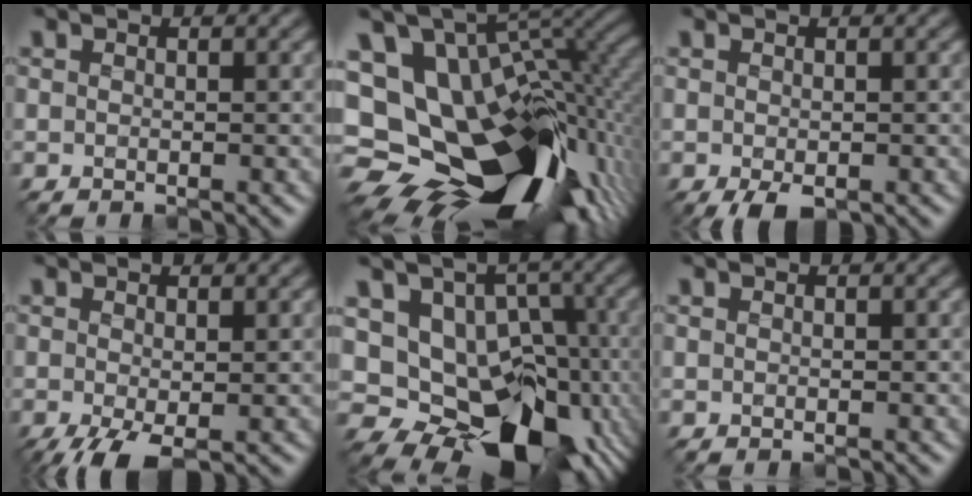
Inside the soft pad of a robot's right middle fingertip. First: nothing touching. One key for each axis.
{"total": 17.2, "fx": -3.2, "fy": 10.9, "fz": 12.9, "tx": -0.226, "ty": -0.021, "tz": -0.023}
{"total": 1.7, "fx": -1.3, "fy": 0.5, "fz": 1.1, "tx": -0.027, "ty": -0.008, "tz": -0.015}
{"total": 2.8, "fx": -1.5, "fy": 0.6, "fz": 2.3, "tx": -0.057, "ty": -0.009, "tz": -0.026}
{"total": 13.8, "fx": -3.2, "fy": 10.1, "fz": 8.8, "tx": -0.111, "ty": 0.005, "tz": -0.044}
{"total": 0.0}